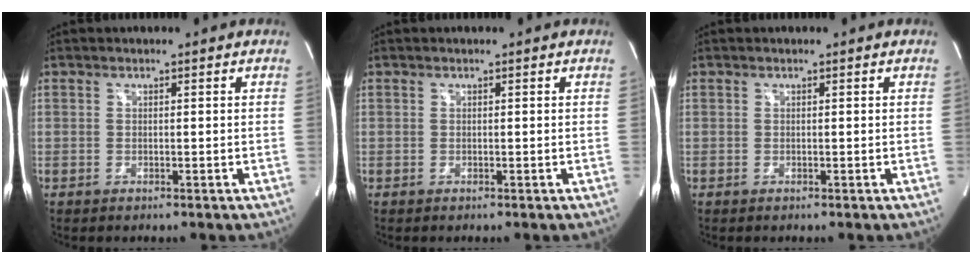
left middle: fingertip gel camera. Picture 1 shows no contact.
{"total": 0.0}
{"total": 0.0}